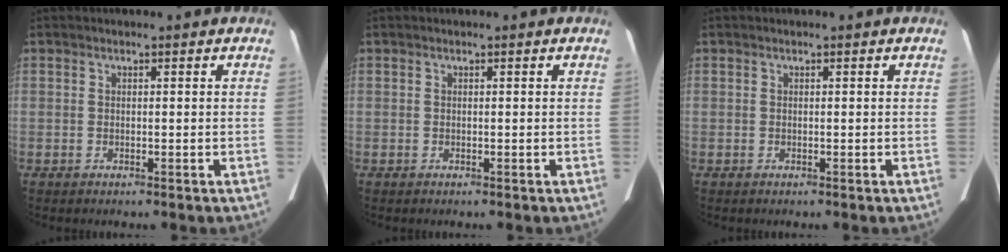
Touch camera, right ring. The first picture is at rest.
{"total": 0.0}
{"total": 0.0}